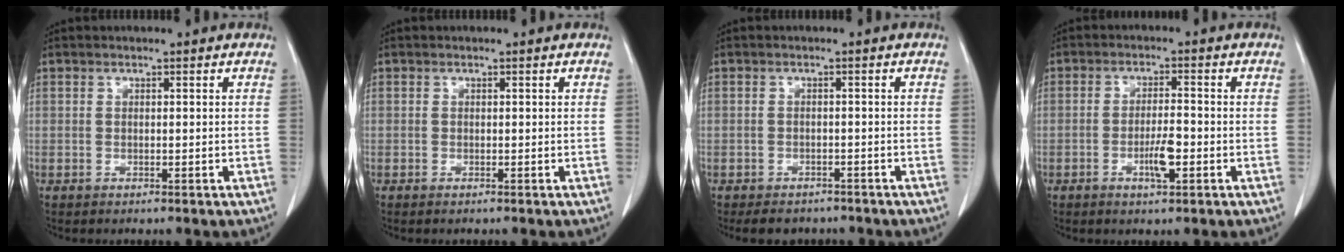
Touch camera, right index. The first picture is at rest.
{"total": 0.0}
{"total": 5.0, "force": [-4.2, 2.4, 1.3], "torque": [-0.015, 0.003, -0.050]}
{"total": 4.3, "force": [-1.5, 0.8, 3.9], "torque": [-0.070, 0.000, -0.025]}